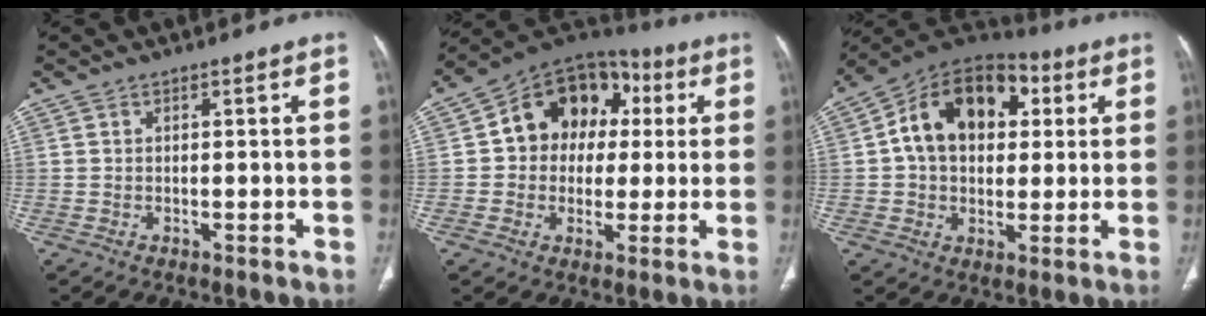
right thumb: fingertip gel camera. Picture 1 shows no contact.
{"total": 15.6, "force": [2.6, 12.6, 8.8], "torque": [-0.078, 0.027, 0.033]}
{"total": 17.7, "force": [3.9, 12.3, 12.1], "torque": [-0.161, 0.020, 0.055]}